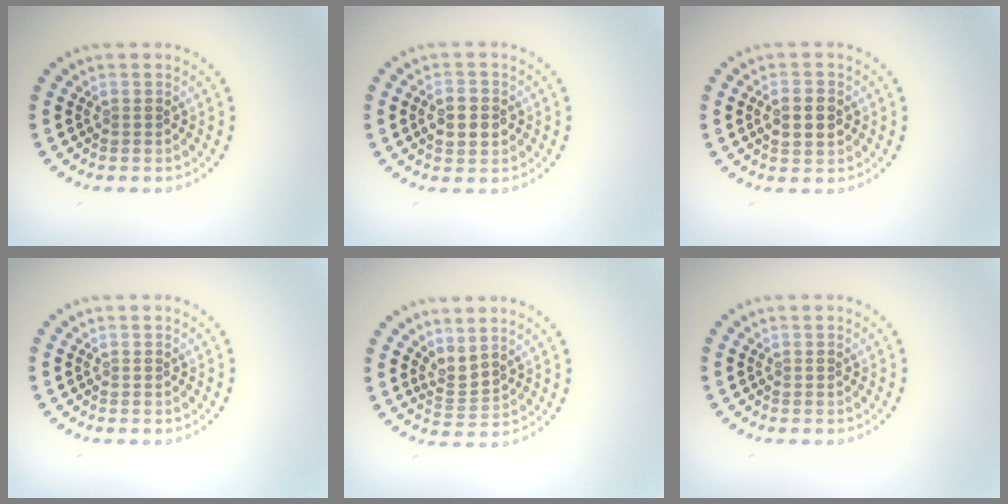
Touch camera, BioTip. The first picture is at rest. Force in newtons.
{"total": 3.1, "press": 3.1, "slide": 0.1}
{"total": 2.6, "press": 2.6, "slide": 0.2}
{"total": 0.0}
{"total": 2.3, "press": 1.5, "slide": 1.7}
{"total": 0.0}